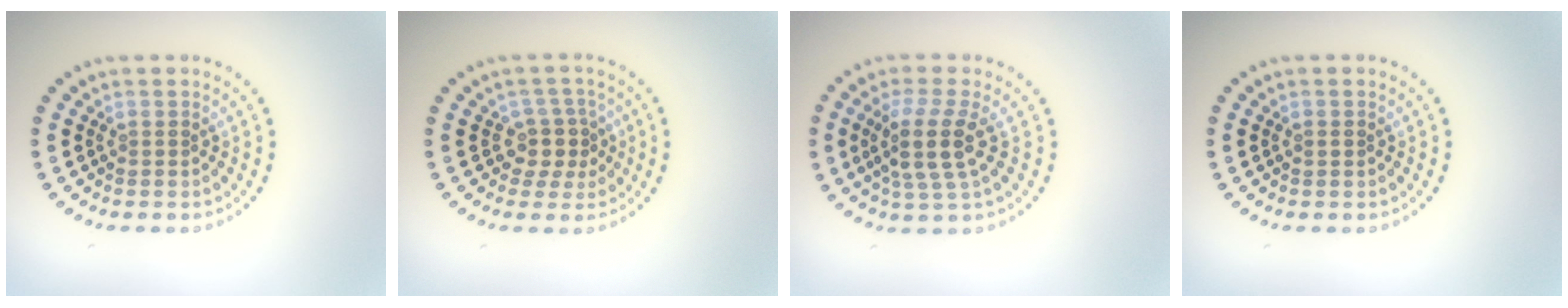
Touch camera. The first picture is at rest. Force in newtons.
{"total": 2.5, "press": 1.9, "slide": 1.6}
{"total": 3.9, "press": 3.1, "slide": 2.3}
{"total": 0.5, "press": 0.5, "slide": 0.1}